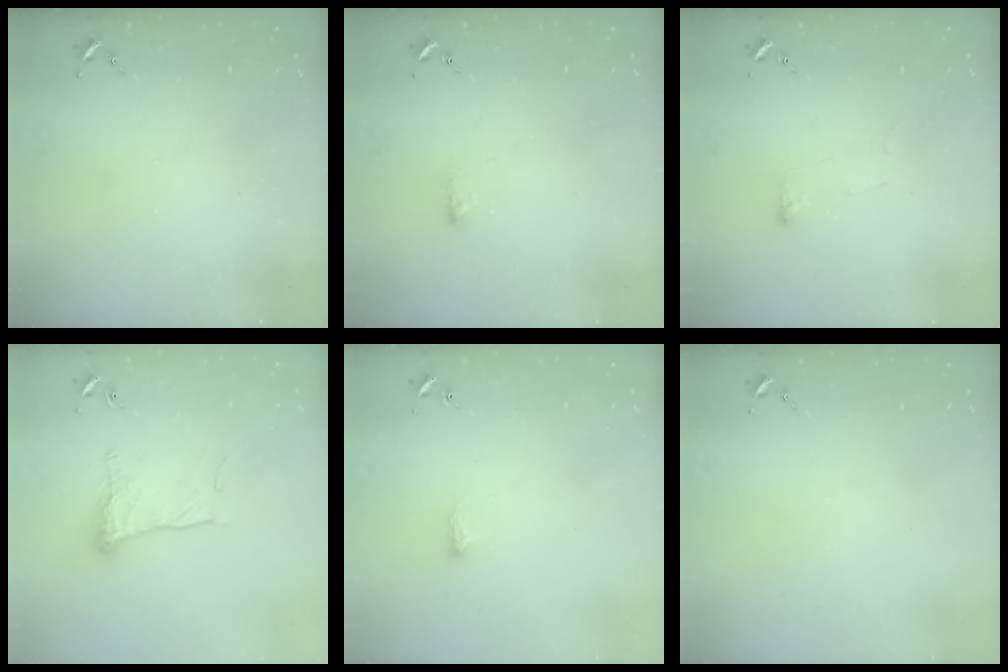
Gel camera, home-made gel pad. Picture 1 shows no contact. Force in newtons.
{"total": 2.7, "press": 2.6, "slide": 0.5}
{"total": 4.1, "press": 4.0, "slide": 0.5}
{"total": 11.1, "press": 11.1, "slide": 0.6}
{"total": 5.2, "press": 5.1, "slide": 0.8}
{"total": 0.0}